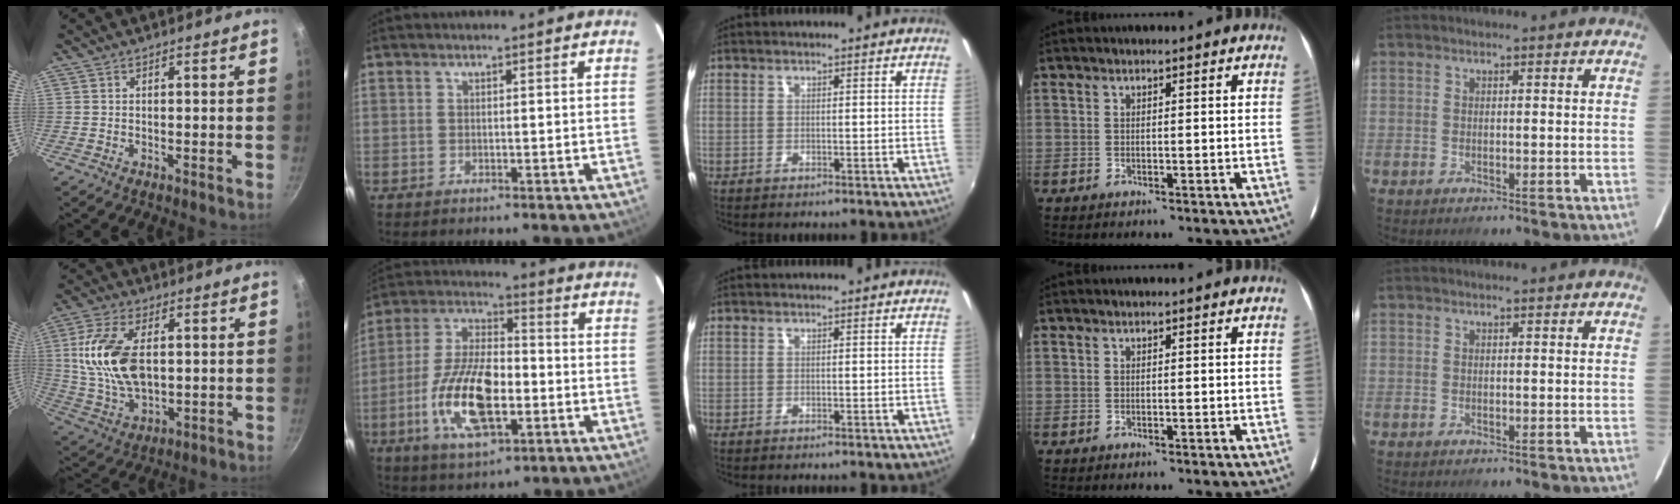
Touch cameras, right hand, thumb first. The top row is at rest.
{"thumb": {"total": 15.6, "force": [2.1, 8.9, 12.6], "torque": [-0.233, -0.005, 0.045]}, "index": {"total": 16.8, "force": [-4.8, 7.3, 14.4], "torque": [-0.300, -0.006, -0.089]}}